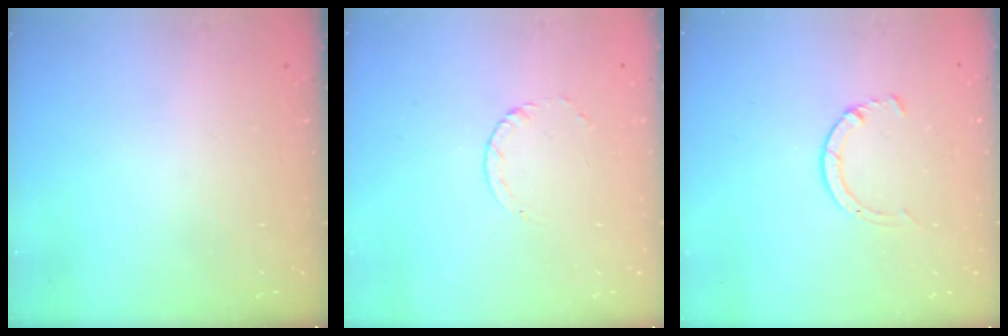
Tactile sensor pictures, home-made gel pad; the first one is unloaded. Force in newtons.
{"total": 2.4, "press": 2.4, "slide": 0.3}
{"total": 2.8, "press": 2.8, "slide": 0.4}